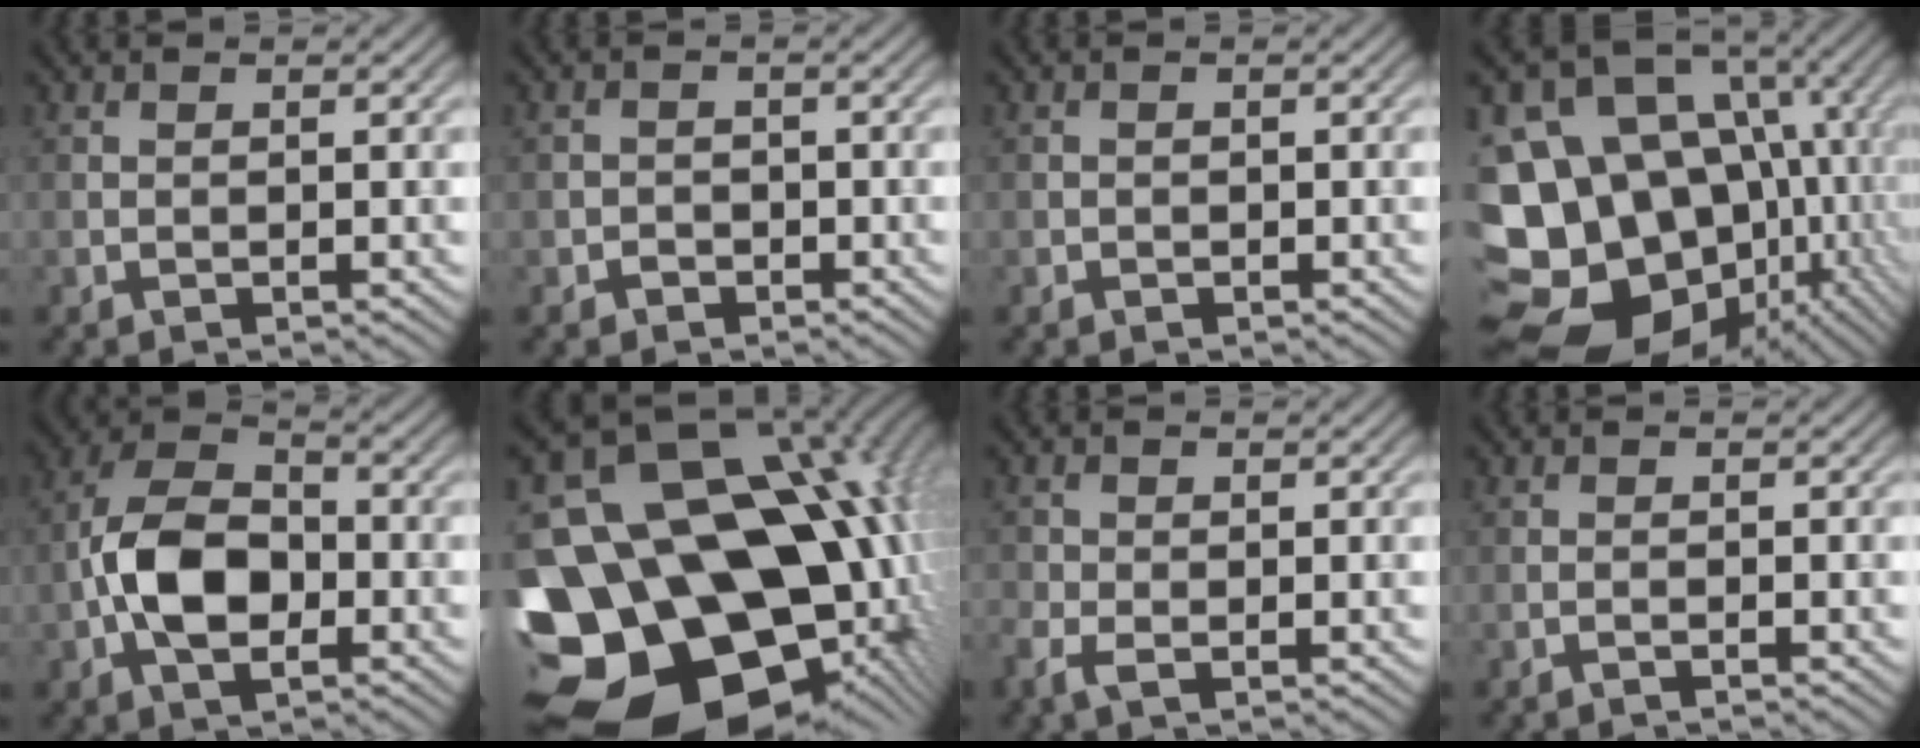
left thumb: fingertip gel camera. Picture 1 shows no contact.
{"total": 1.9, "force": [-0.9, 1.6, 0.4], "torque": [0.004, -0.002, -0.019]}
{"total": 0.7, "force": [-0.3, 0.7, 0.1], "torque": [0.004, -0.004, -0.007]}
{"total": 21.2, "force": [-3.1, 16.3, 13.2], "torque": [-0.274, 0.012, -0.017]}
{"total": 9.5, "force": [-2.2, 5.7, 7.3], "torque": [-0.152, 0.012, -0.049]}
{"total": 22.8, "force": [-3.1, 16.8, 15.2], "torque": [-0.285, -0.037, -0.039]}
{"total": 2.6, "force": [-1.3, 1.5, 1.7], "torque": [-0.045, -0.005, -0.029]}
{"total": 0.6, "force": [-0.5, 0.0, 0.3], "torque": [-0.007, 0.002, -0.012]}